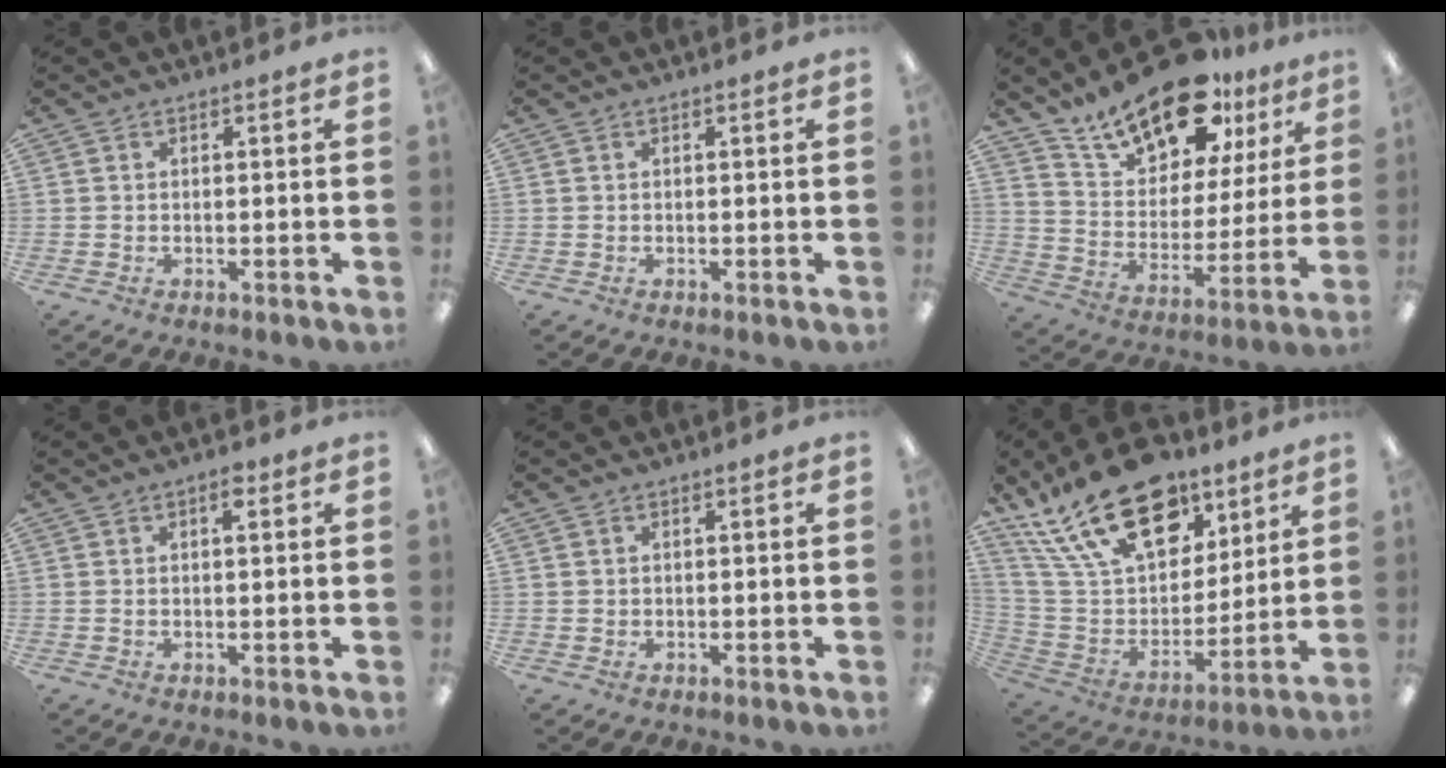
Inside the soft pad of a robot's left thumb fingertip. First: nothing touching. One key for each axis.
{"total": 0.0}
{"total": 19.7, "fx": 15.1, "fy": 8.6, "fz": 9.3, "tx": -0.161, "ty": -0.094, "tz": 0.265}
{"total": 2.5, "fx": 1.4, "fy": 0.9, "fz": 1.8, "tx": -0.024, "ty": -0.003, "tz": 0.019}
{"total": 0.6, "fx": 0.4, "fy": 0.5, "fz": 0.0, "tx": 0.000, "ty": 0.003, "tz": 0.007}
{"total": 25.5, "fx": 15.6, "fy": 13.8, "fz": 14.7, "tx": -0.273, "ty": -0.085, "tz": 0.276}